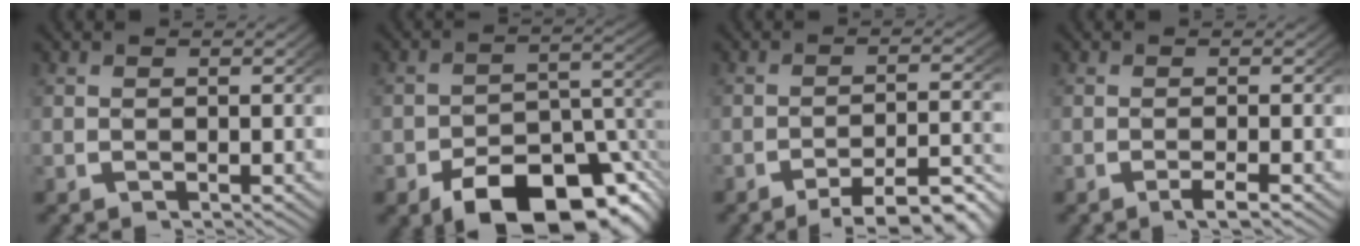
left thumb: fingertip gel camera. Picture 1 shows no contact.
{"total": 11.0, "force": [-6.6, 5.4, 6.9], "torque": [-0.098, -0.027, -0.082]}
{"total": 6.8, "force": [-4.5, 2.5, 4.4], "torque": [-0.055, -0.007, -0.068]}
{"total": 1.6, "force": [-0.9, 0.1, 1.4], "torque": [-0.023, 0.005, -0.020]}